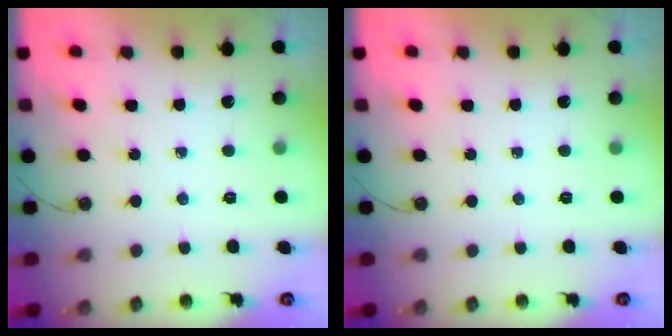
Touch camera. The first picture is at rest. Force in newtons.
{"total": 0.0}